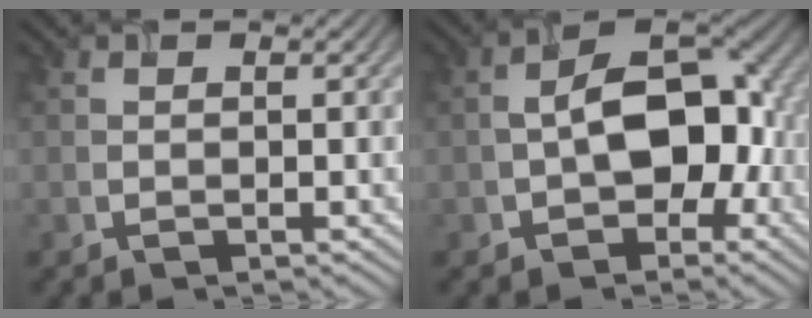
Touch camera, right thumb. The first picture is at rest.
{"total": 9.7, "force": [-1.2, 6.2, 7.4], "torque": [-0.109, 0.004, -0.020]}